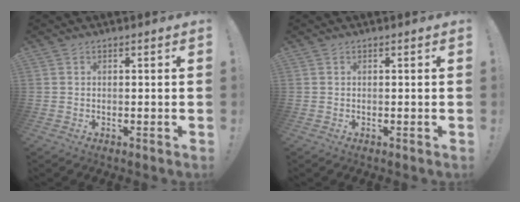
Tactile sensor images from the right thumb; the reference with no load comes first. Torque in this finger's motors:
{"motor_torque": [0.00, 0.00, 0.00, 0.00, 0.02]}